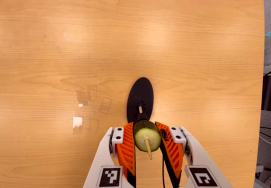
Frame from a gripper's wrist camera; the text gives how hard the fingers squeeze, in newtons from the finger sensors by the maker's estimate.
{"total": 9.7, "left": 9.0, "right": 10.4}